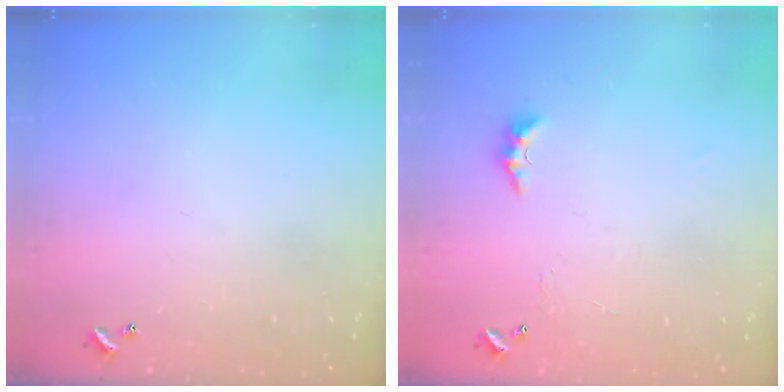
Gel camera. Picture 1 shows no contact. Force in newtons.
{"total": 3.0, "press": 2.9, "slide": 0.7}